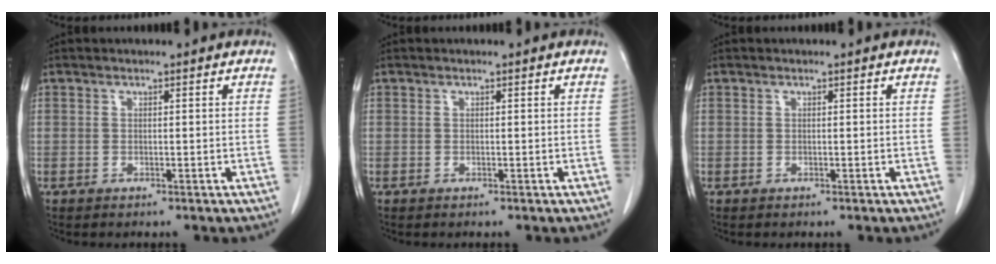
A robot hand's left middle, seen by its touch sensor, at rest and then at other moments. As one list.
[{"total": 0.0}, {"total": 0.0}]